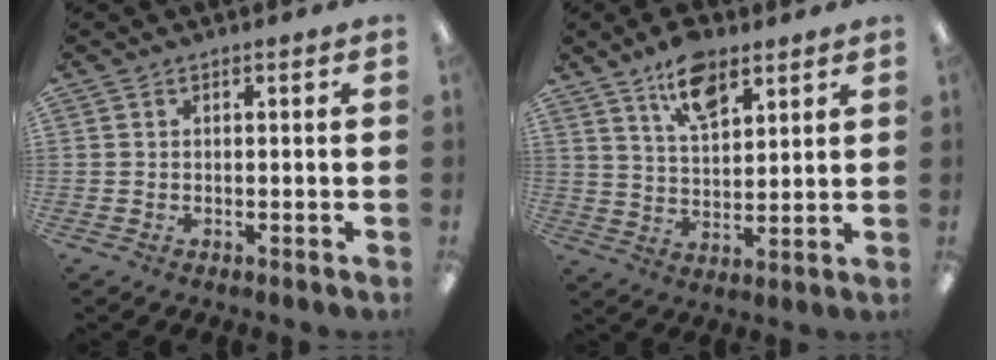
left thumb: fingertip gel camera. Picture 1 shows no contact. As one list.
[{"total": 10.5, "force": [7.2, 5.0, 5.9], "torque": [-0.100, -0.028, 0.128]}]